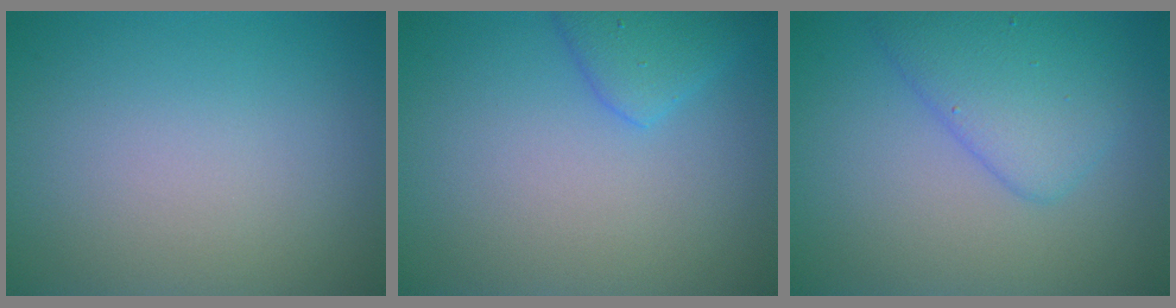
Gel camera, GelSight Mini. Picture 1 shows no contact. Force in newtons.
{"total": 2.5, "press": 2.4, "slide": 0.3}
{"total": 4.1, "press": 4.0, "slide": 0.3}